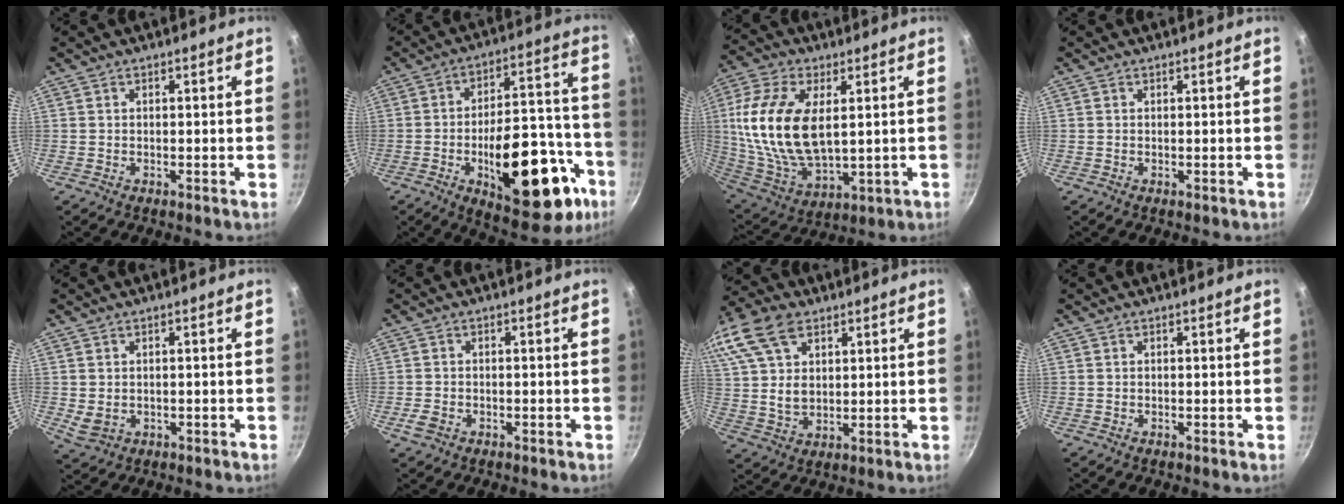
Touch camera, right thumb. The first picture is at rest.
{"total": 26.9, "force": [-10.4, 12.4, 21.5], "torque": [-0.247, 0.053, -0.133]}
{"total": 20.8, "force": [3.3, 11.1, 17.2], "torque": [-0.344, -0.011, 0.073]}
{"total": 0.0}
{"total": 3.1, "force": [-0.2, 2.4, 1.9], "torque": [-0.034, -0.001, 0.010]}
{"total": 1.2, "force": [-0.5, 0.9, 0.7], "torque": [-0.015, 0.003, -0.008]}
{"total": 21.7, "force": [10.6, 13.9, 12.9], "torque": [-0.295, 0.030, 0.204]}
{"total": 0.0}